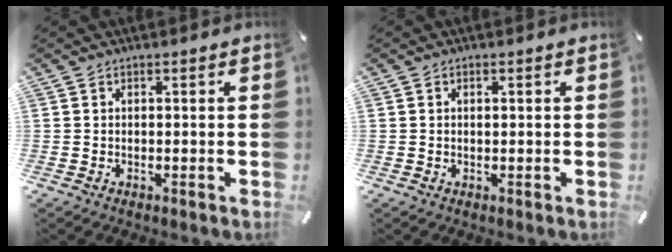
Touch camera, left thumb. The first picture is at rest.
{"total": 0.6, "force": [0.1, 0.4, 0.5], "torque": [-0.009, 0.001, 0.002]}